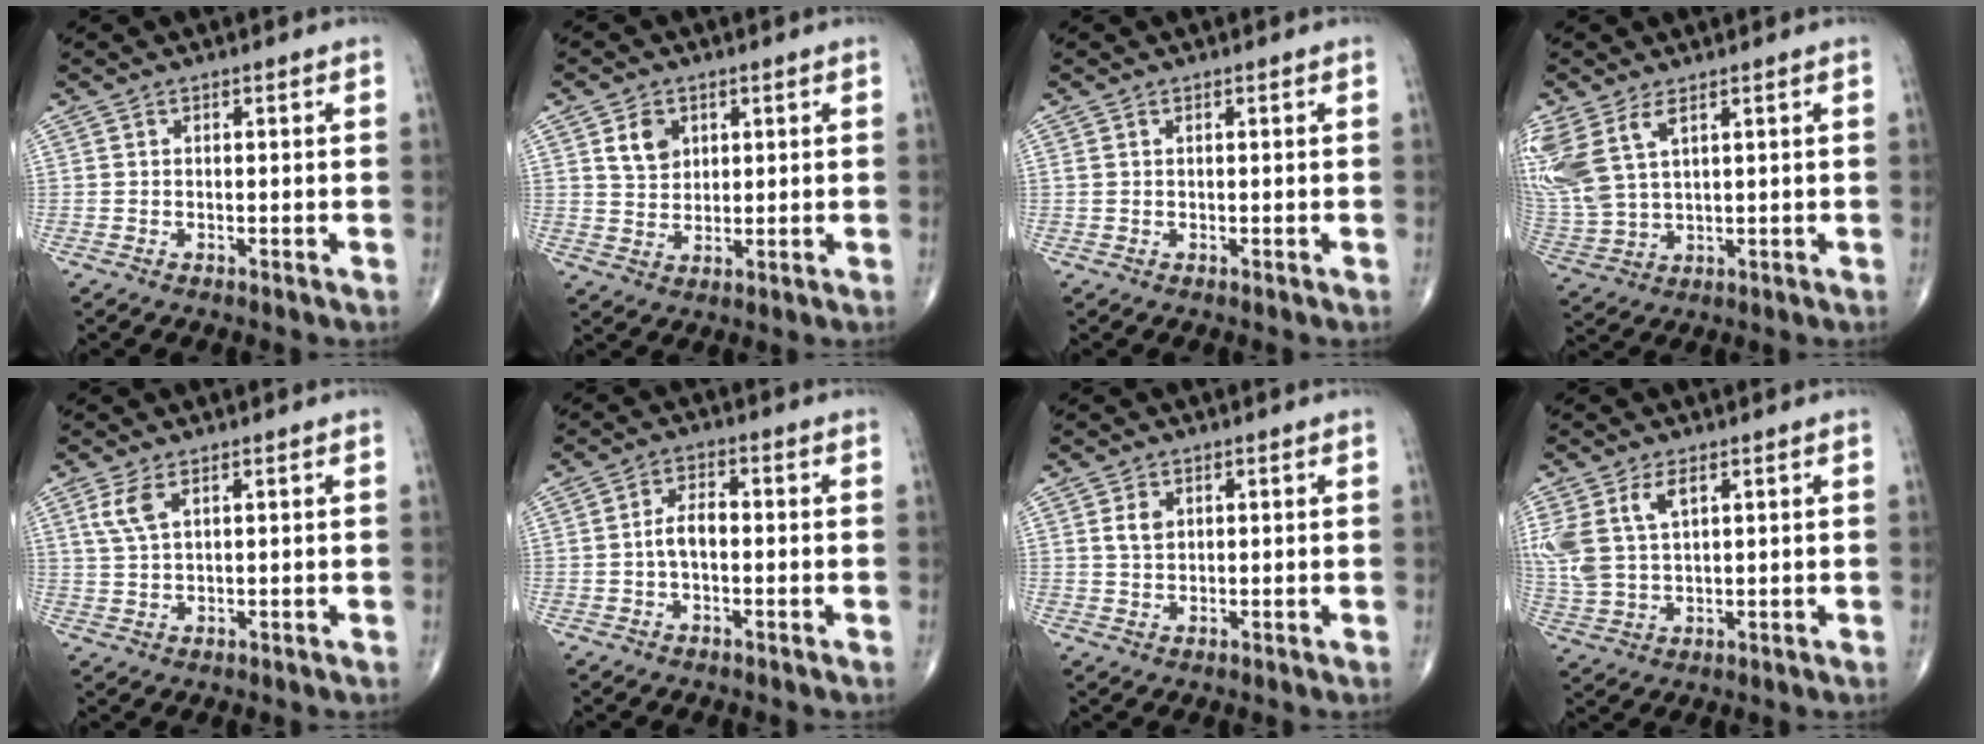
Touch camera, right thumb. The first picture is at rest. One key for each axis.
{"total": 5.1, "fx": 2.2, "fy": 3.8, "fz": 2.6, "tx": -0.028, "ty": -0.015, "tz": 0.042}
{"total": 0.6, "fx": 0.3, "fy": 0.3, "fz": 0.4, "tx": -0.011, "ty": 0.010, "tz": 0.008}
{"total": 13.4, "fx": 5.8, "fy": 7.3, "fz": 9.7, "tx": -0.246, "ty": -0.012, "tz": 0.128}
{"total": 3.7, "fx": 1.8, "fy": 1.4, "fz": 3.0, "tx": -0.072, "ty": 0.003, "tz": 0.045}
{"total": 4.0, "fx": -0.6, "fy": 2.1, "fz": 3.3, "tx": -0.060, "ty": 0.017, "tz": -0.014}
{"total": 2.6, "fx": 0.9, "fy": 1.8, "fz": 1.6, "tx": -0.025, "ty": -0.002, "tz": 0.018}
{"total": 9.4, "fx": 3.7, "fy": 5.1, "fz": 6.9, "tx": -0.162, "ty": 0.002, "tz": 0.082}